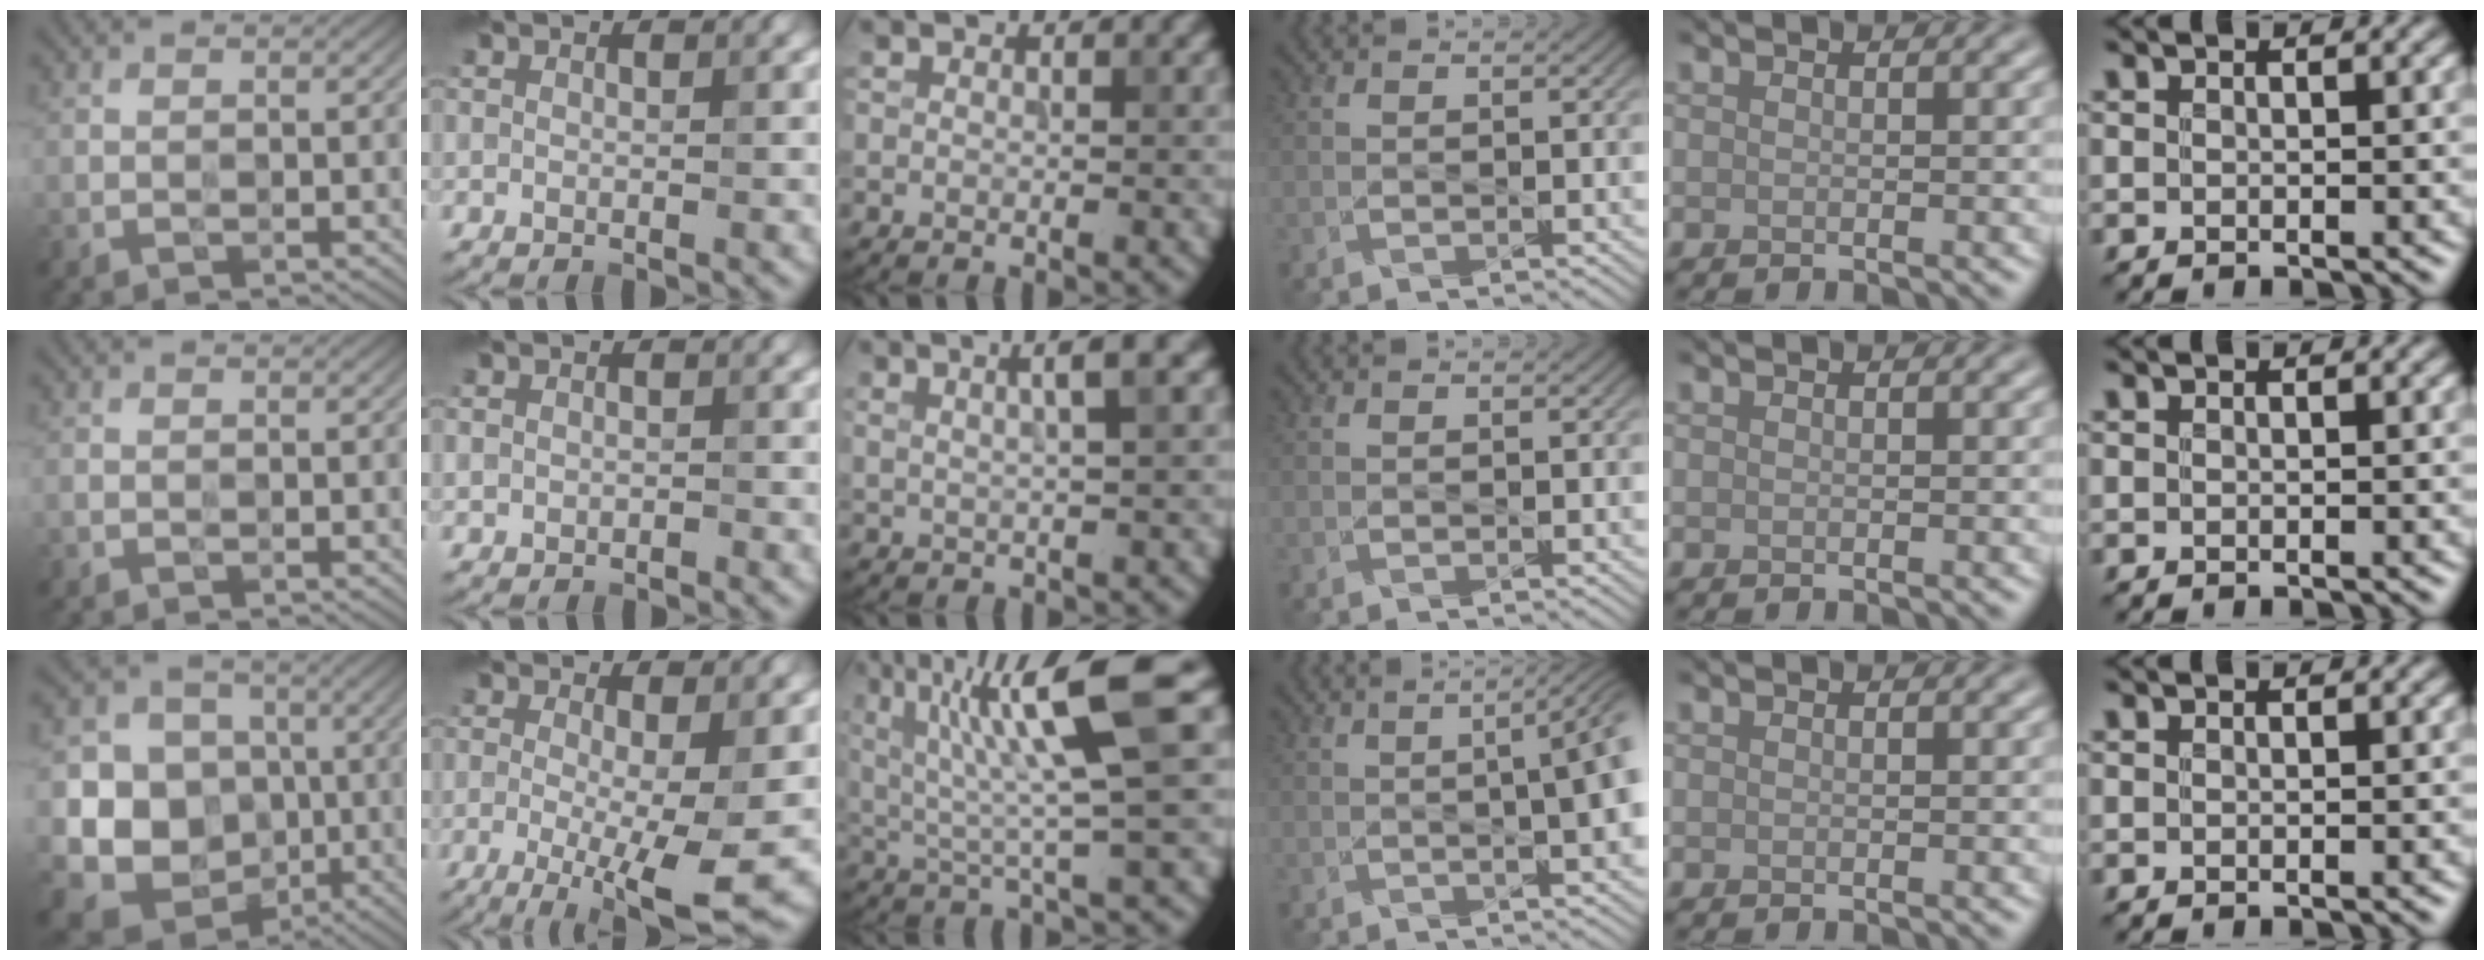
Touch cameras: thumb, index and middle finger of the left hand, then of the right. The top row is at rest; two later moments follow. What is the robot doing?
{"motion": "wipe", "object": "measuring cup"}